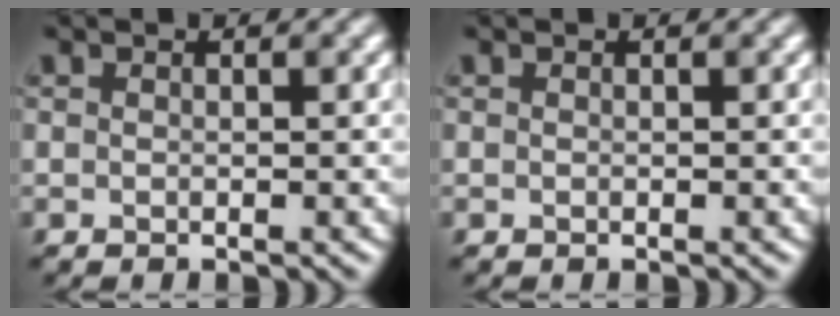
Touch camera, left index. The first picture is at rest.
{"total": 0.0}